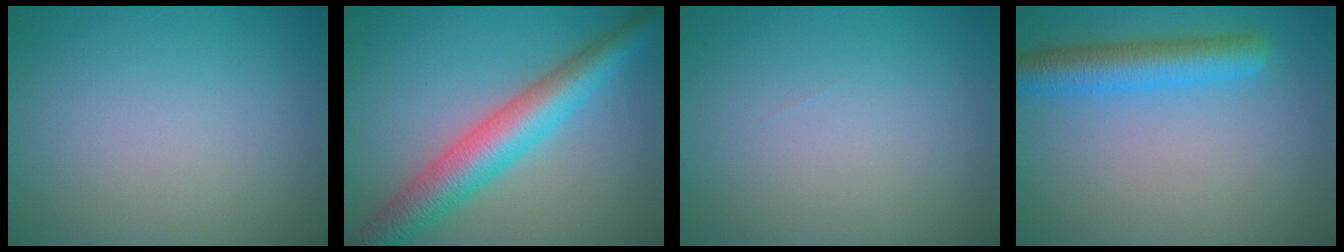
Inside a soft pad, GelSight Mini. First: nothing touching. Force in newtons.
{"total": 7.0, "press": 7.0, "slide": 0.0}
{"total": 0.0}
{"total": 4.8, "press": 4.8, "slide": 0.2}